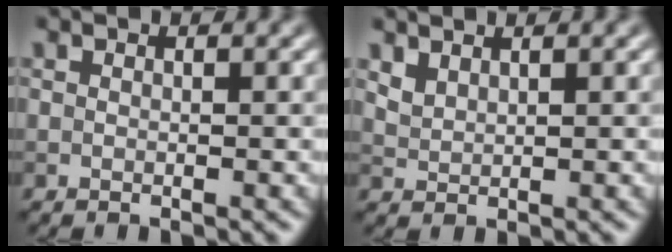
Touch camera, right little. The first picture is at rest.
{"total": 1.5, "force": [1.3, 0.5, 0.6], "torque": [-0.020, 0.001, 0.033]}